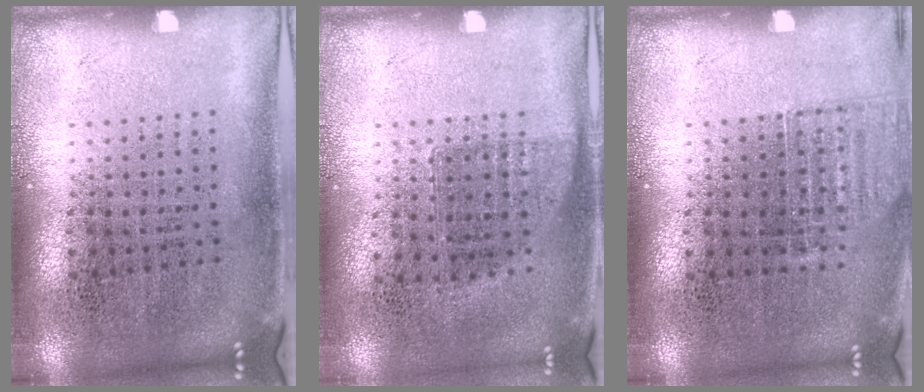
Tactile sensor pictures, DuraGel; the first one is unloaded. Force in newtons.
{"total": 0.7, "press": 0.6, "slide": 0.4}
{"total": 0.9, "press": 0.9, "slide": 0.1}